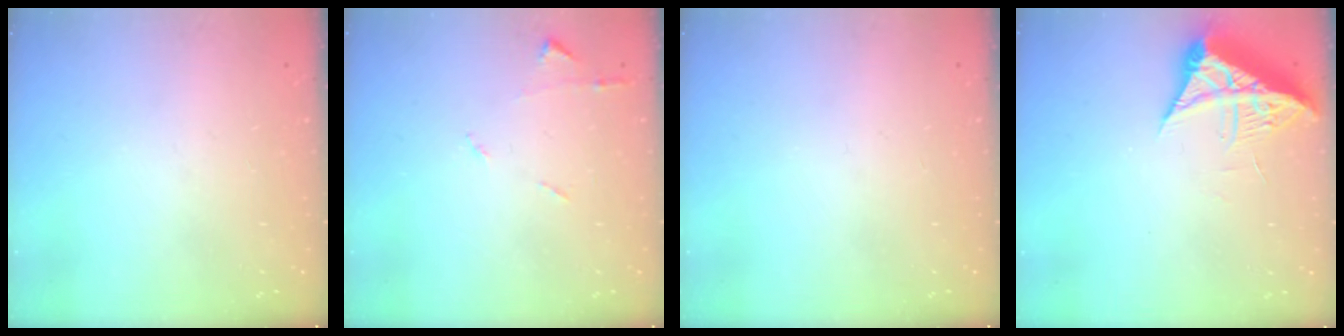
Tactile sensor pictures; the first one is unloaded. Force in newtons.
{"total": 5.6, "press": 5.6, "slide": 0.8}
{"total": 0.0}
{"total": 8.1, "press": 8.0, "slide": 0.8}